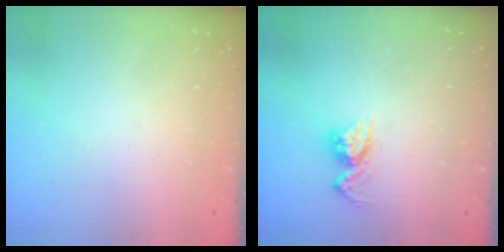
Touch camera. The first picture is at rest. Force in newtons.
{"total": 8.1, "press": 8.1, "slide": 0.8}